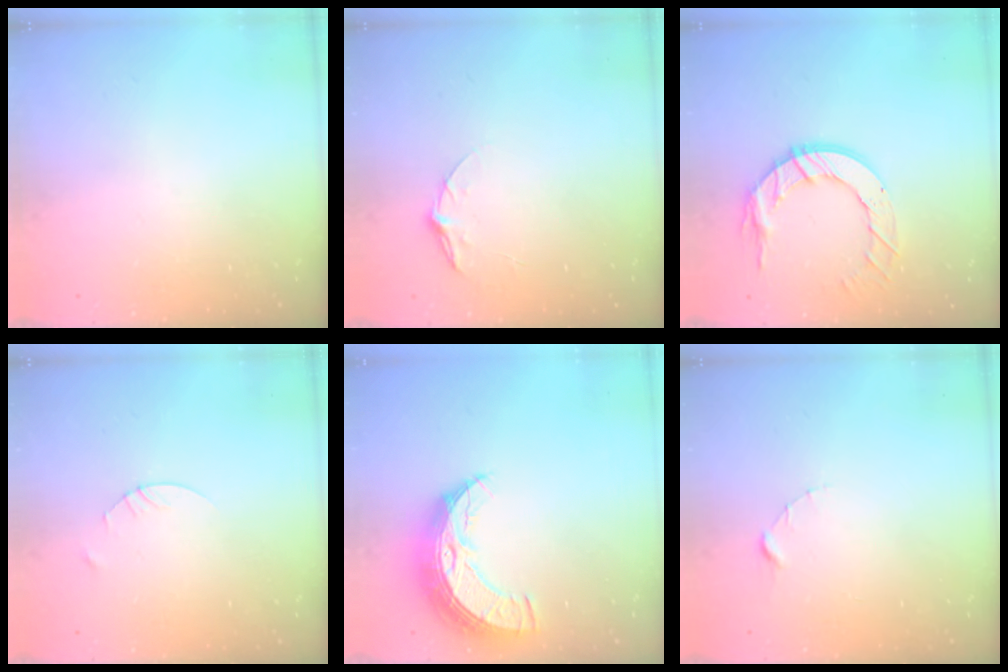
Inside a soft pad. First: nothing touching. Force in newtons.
{"total": 5.8, "press": 5.8, "slide": 0.5}
{"total": 12.3, "press": 12.3, "slide": 1.2}
{"total": 1.4, "press": 1.4, "slide": 0.2}
{"total": 11.5, "press": 11.5, "slide": 0.9}
{"total": 1.5, "press": 1.5, "slide": 0.2}